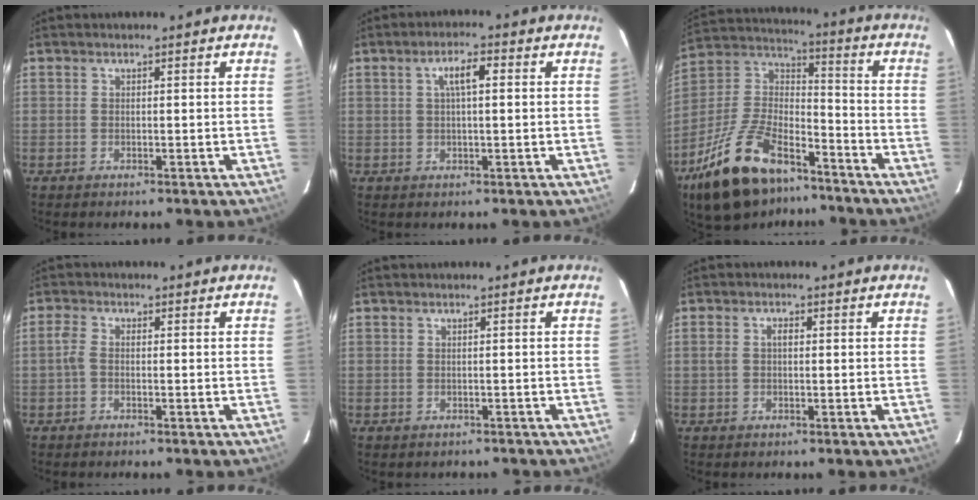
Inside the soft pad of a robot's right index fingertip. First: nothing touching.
{"total": 4.2, "force": [1.0, 1.0, 4.0], "torque": [-0.073, 0.011, 0.019]}
{"total": 23.0, "force": [-15.3, 10.4, 13.8], "torque": [-0.285, 0.001, -0.261]}
{"total": 2.1, "force": [-0.5, 1.1, 1.7], "torque": [-0.039, 0.006, -0.013]}
{"total": 1.1, "force": [-0.8, 0.8, 0.1], "torque": [-0.001, 0.005, -0.003]}
{"total": 2.1, "force": [0.1, 1.3, 1.6], "torque": [-0.031, 0.006, 0.001]}